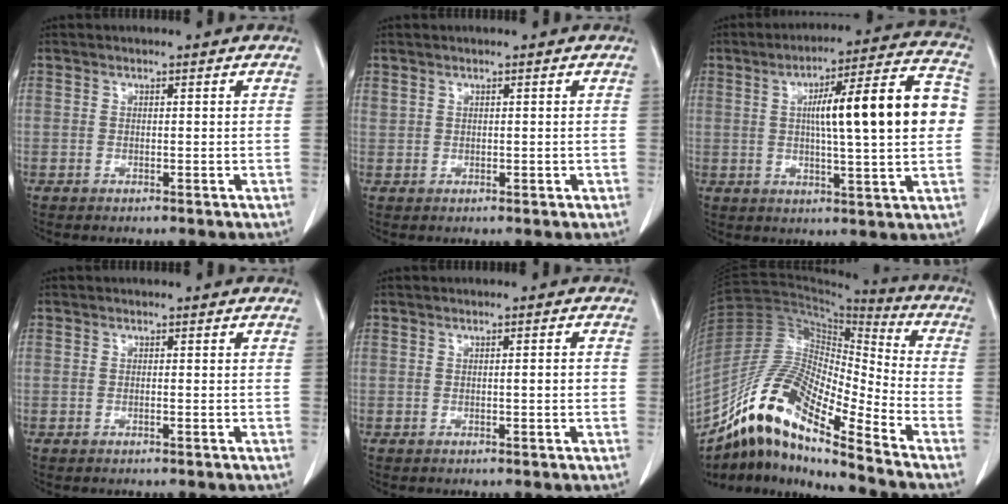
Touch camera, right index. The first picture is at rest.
{"total": 0.8, "force": [0.4, 0.6, 0.4], "torque": [-0.010, 0.007, 0.015]}
{"total": 16.7, "force": [1.7, 1.6, 16.5], "torque": [-0.242, 0.029, 0.022]}
{"total": 0.0}
{"total": 1.3, "force": [-0.1, 0.1, 1.3], "torque": [-0.017, 0.000, -0.002]}
{"total": 16.5, "force": [-12.0, 2.3, 11.1], "torque": [-0.213, 0.018, -0.220]}